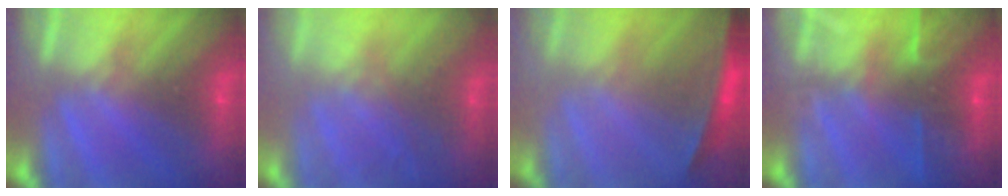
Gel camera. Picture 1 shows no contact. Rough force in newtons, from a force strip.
{"total": 7.6}
{"total": 1.5}
{"total": 8.3}